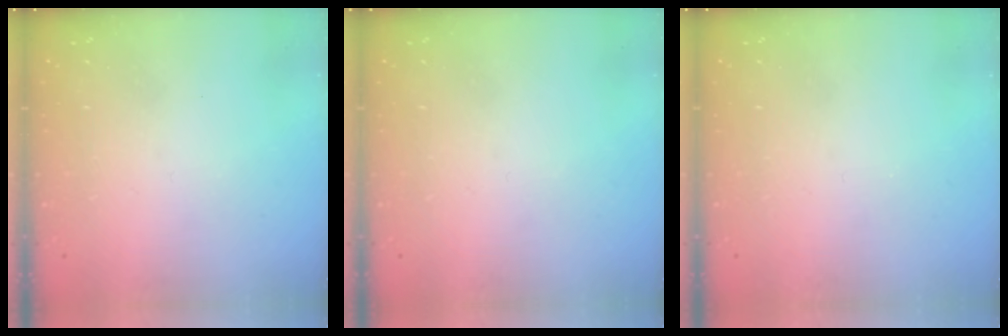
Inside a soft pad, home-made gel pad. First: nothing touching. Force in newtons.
{"total": 0.0}
{"total": 0.0}